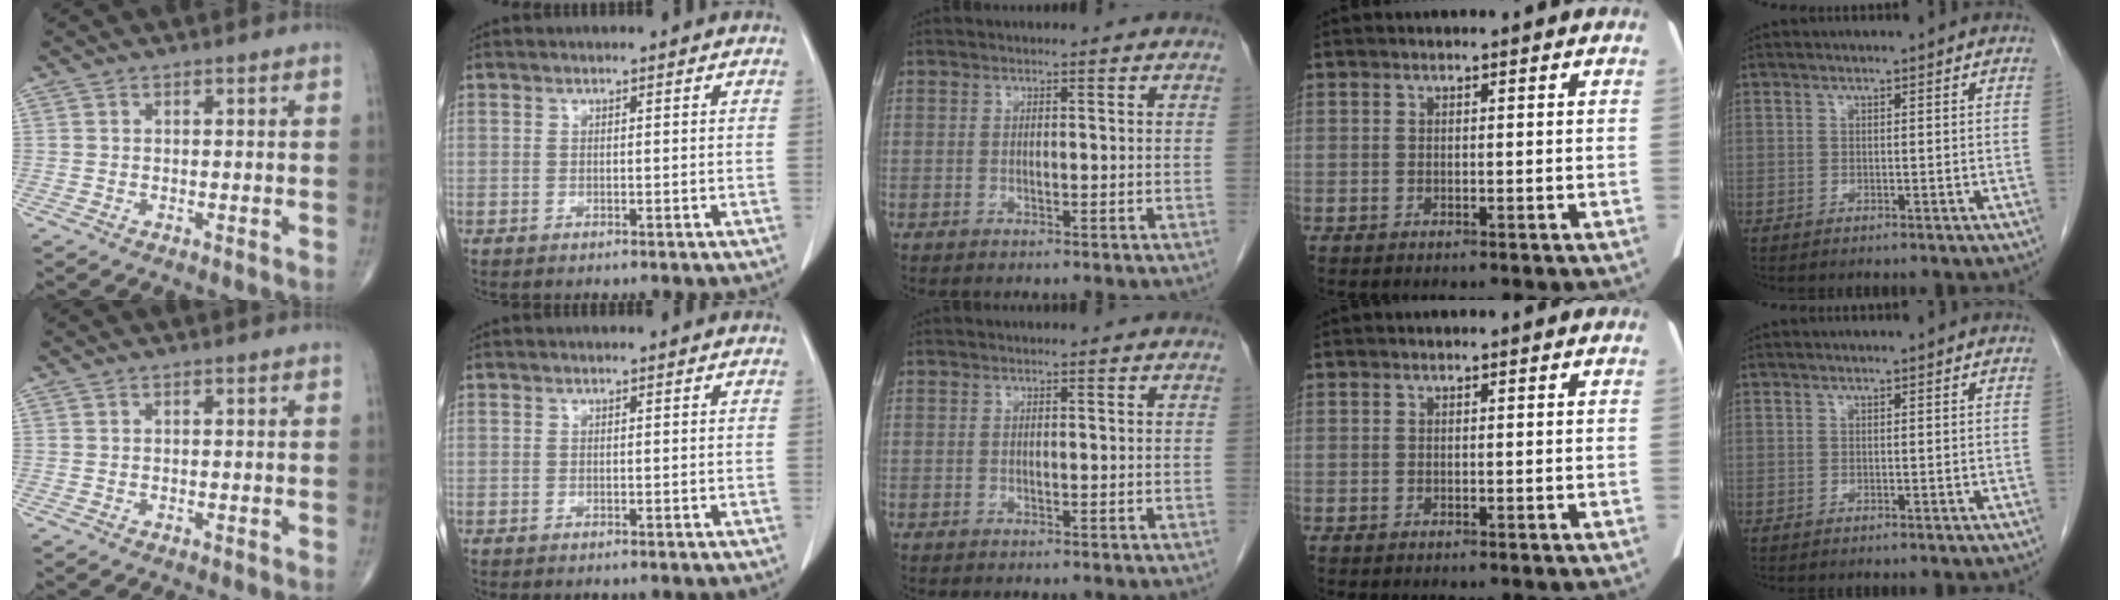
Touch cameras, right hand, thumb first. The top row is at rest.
{}